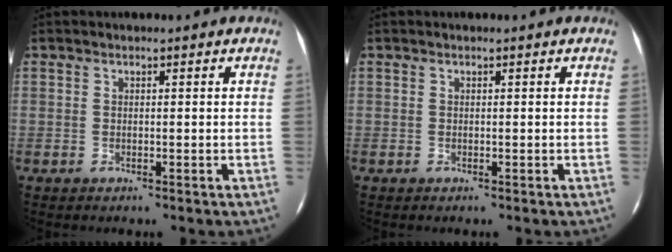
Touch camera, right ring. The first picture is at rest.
{"total": 0.0}